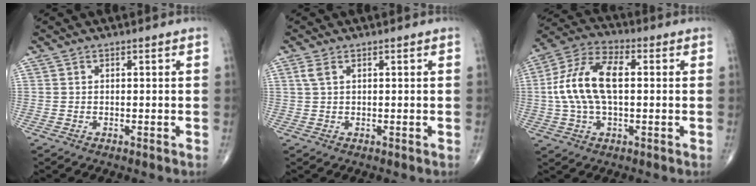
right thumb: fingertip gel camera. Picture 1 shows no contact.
{"total": 1.7, "force": [0.7, 0.7, 1.4], "torque": [-0.040, 0.011, 0.020]}
{"total": 14.0, "force": [1.0, 7.4, 11.8], "torque": [-0.240, 0.028, 0.012]}